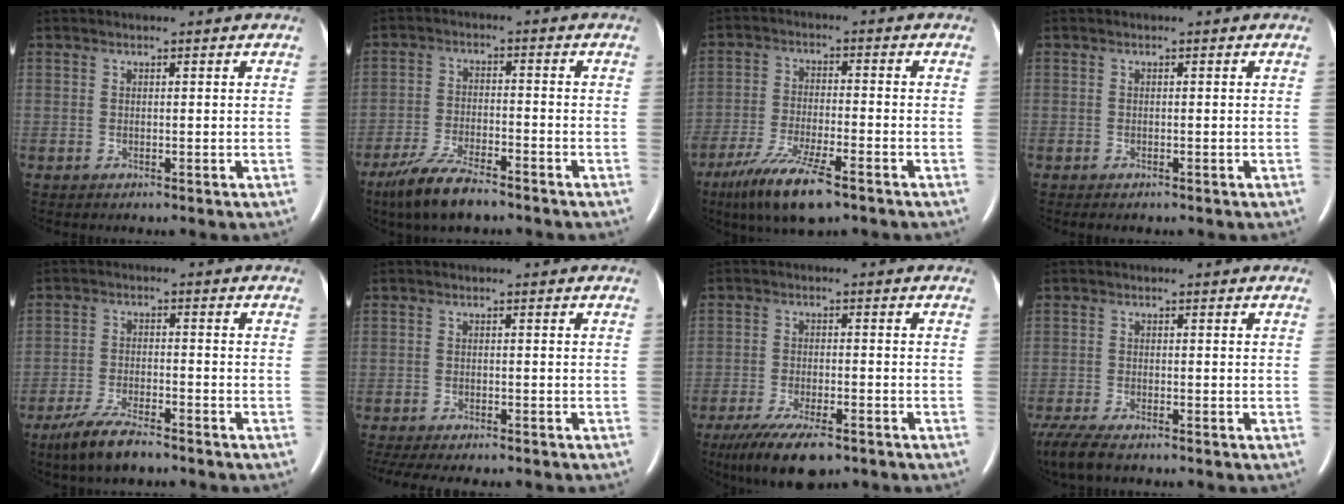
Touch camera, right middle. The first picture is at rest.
{"total": 8.2, "force": [-6.3, 1.6, 5.1], "torque": [-0.107, -0.019, -0.116]}
{"total": 10.1, "force": [-6.7, 1.7, 7.4], "torque": [-0.146, -0.024, -0.118]}
{"total": 0.5, "force": [-0.5, 0.1, 0.3], "torque": [-0.010, -0.003, -0.006]}
{"total": 6.8, "force": [-5.2, 1.2, 4.2], "torque": [-0.094, -0.016, -0.096]}
{"total": 11.7, "force": [-9.9, 2.9, 5.4], "torque": [-0.087, -0.011, -0.130]}
{"total": 9.9, "force": [-6.9, 2.9, 6.4], "torque": [-0.111, -0.017, -0.112]}
{"total": 7.3, "force": [-5.7, 1.8, 4.2], "torque": [-0.079, -0.018, -0.097]}